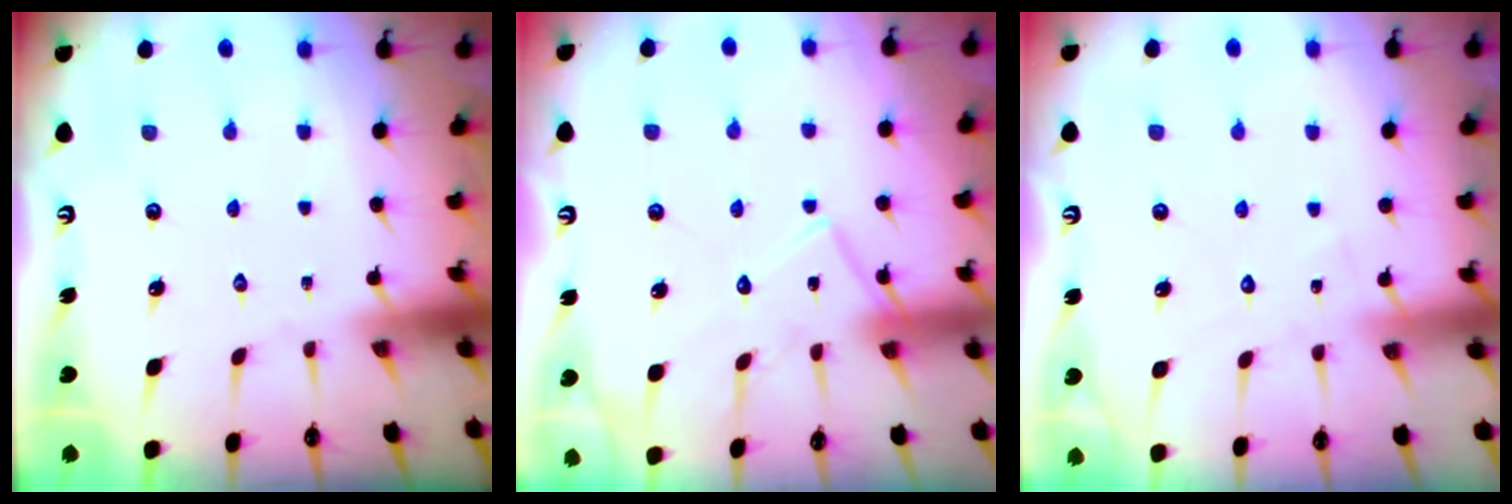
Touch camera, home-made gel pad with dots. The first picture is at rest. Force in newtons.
{"total": 12.4, "press": 12.4, "slide": 0.3}
{"total": 5.5, "press": 5.5, "slide": 0.1}